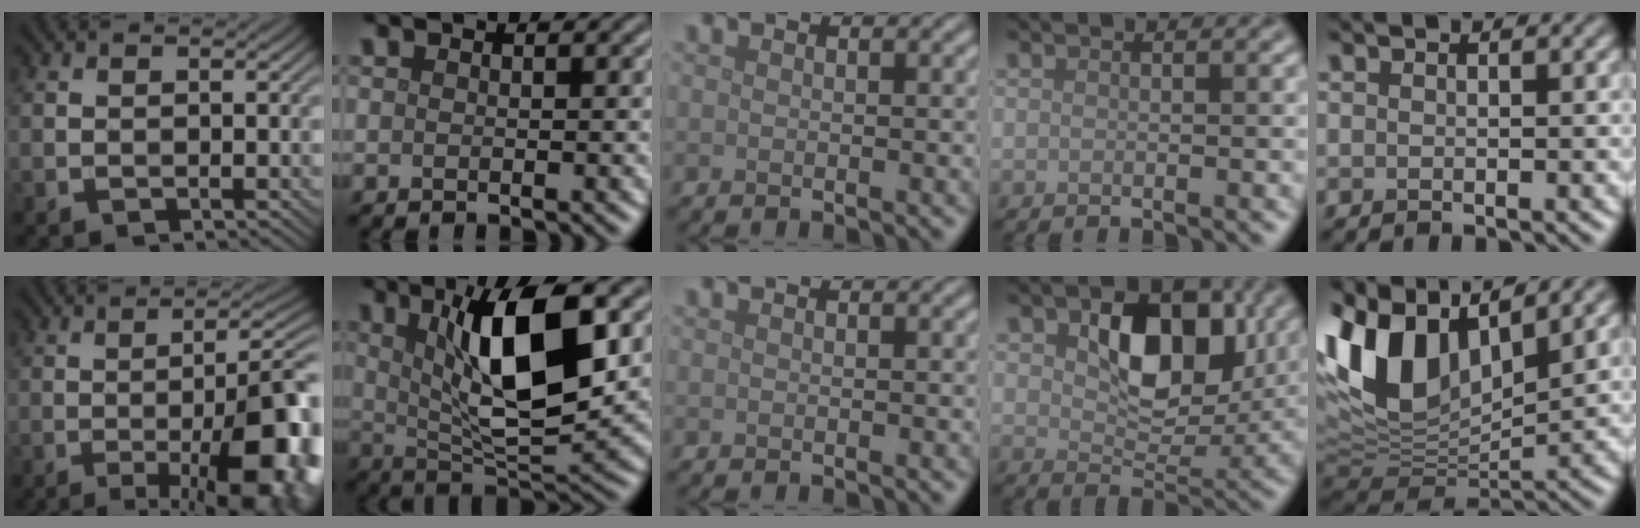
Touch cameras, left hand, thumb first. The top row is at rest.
{"thumb": {"total": 16.3, "force": [-6.3, 4.5, 14.4], "torque": [-0.165, 0.017, -0.088]}, "index": {"total": 10.6, "force": [3.0, 3.2, 9.6], "torque": [-0.150, -0.003, 0.052]}, "ring": {"total": 7.9, "force": [2.0, 5.0, 5.8], "torque": [-0.089, -0.004, 0.033]}, "little": {"total": 12.3, "force": [5.3, 6.6, 8.9], "torque": [-0.198, 0.020, 0.095]}}